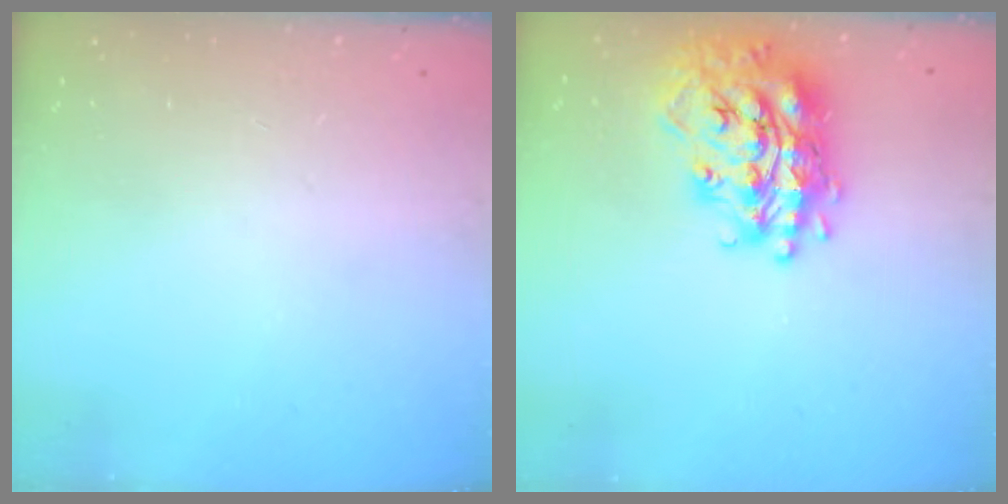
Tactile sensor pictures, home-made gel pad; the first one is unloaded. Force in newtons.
{"total": 21.6, "press": 21.5, "slide": 1.8}